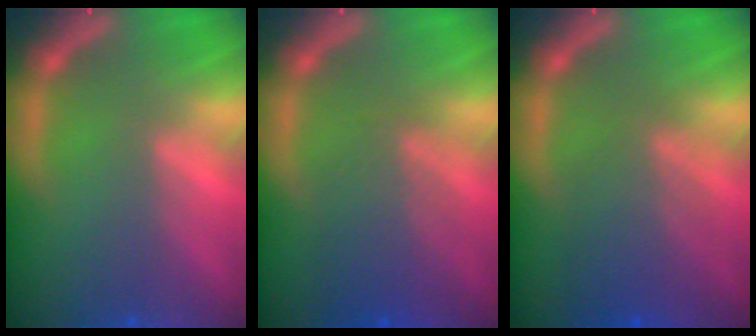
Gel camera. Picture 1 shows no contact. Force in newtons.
{"total": 5.1}
{"total": 5.5}